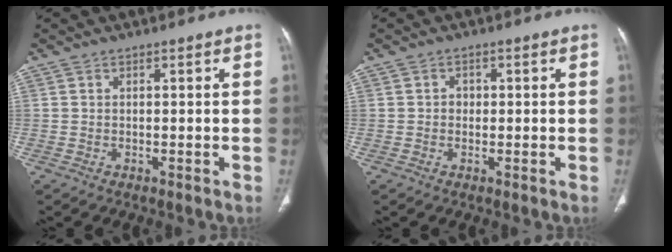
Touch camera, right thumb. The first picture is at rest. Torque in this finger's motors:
{"motor_torque": [-0.01, 0.05, 0.03, -0.02, 0.01]}